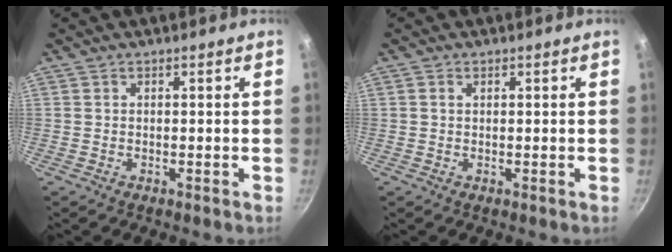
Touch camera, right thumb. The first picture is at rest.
{"total": 0.9, "force": [0.3, 0.7, 0.6], "torque": [-0.008, 0.003, 0.005]}